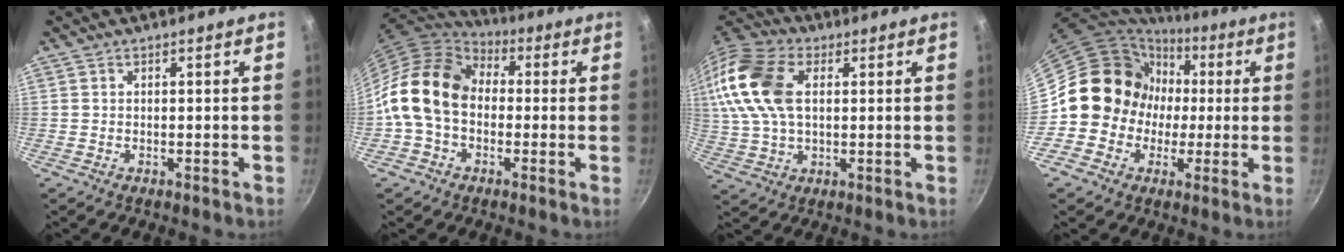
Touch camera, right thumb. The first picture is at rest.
{"total": 15.4, "force": [-0.3, 11.6, 10.1], "torque": [-0.158, 0.037, -0.023]}
{"total": 18.5, "force": [4.0, 11.7, 13.7], "torque": [-0.283, 0.018, 0.066]}
{"total": 15.0, "force": [-0.2, 14.2, 4.7], "torque": [-0.029, 0.027, -0.015]}